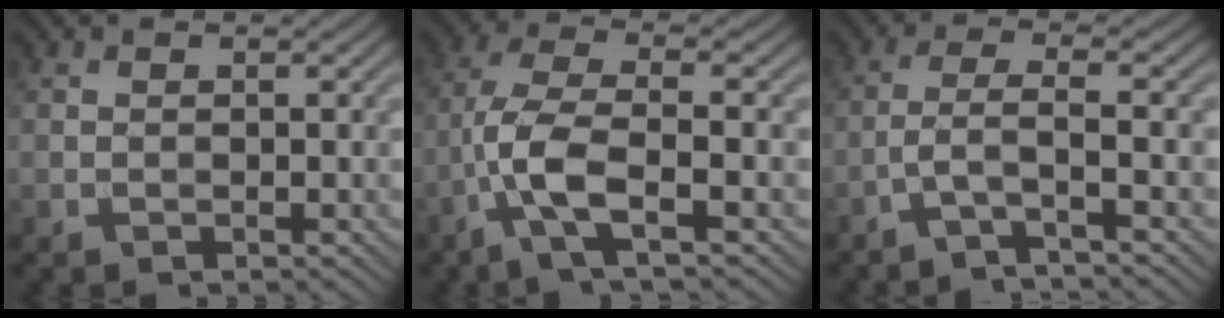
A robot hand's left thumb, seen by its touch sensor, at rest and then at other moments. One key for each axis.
{"total": 7.4, "fx": -2.9, "fy": 1.9, "fz": 6.5, "tx": -0.141, "ty": 0.009, "tz": -0.075}
{"total": 3.6, "fx": -1.9, "fy": 0.4, "fz": 3.0, "tx": -0.052, "ty": 0.013, "tz": -0.062}